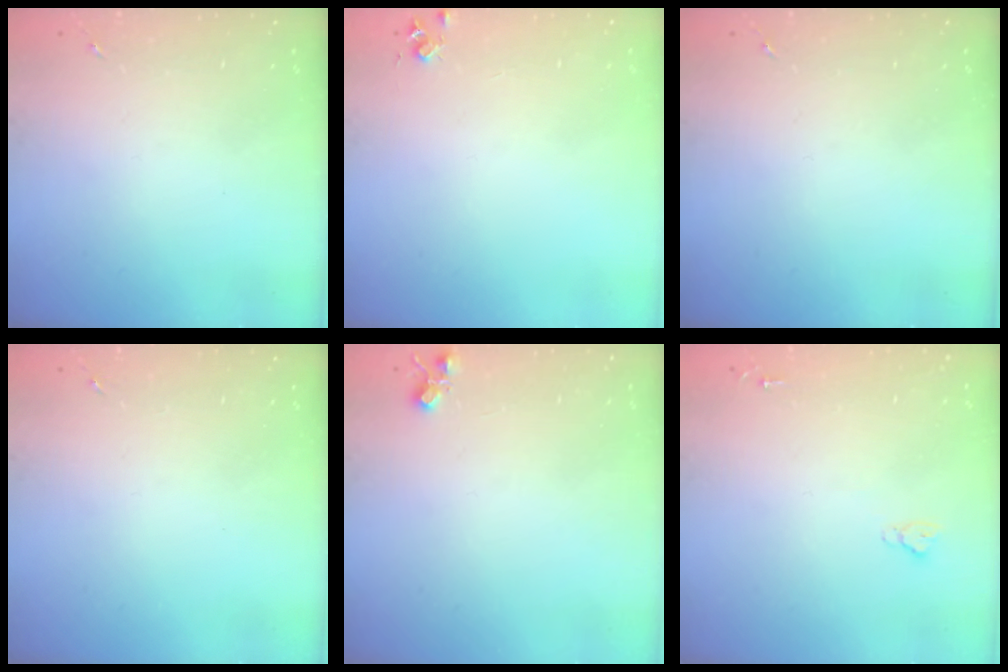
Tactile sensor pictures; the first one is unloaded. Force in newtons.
{"total": 4.4, "press": 4.4, "slide": 0.5}
{"total": 0.0}
{"total": 0.0}
{"total": 4.8, "press": 4.8, "slide": 0.7}
{"total": 2.6, "press": 2.5, "slide": 0.3}